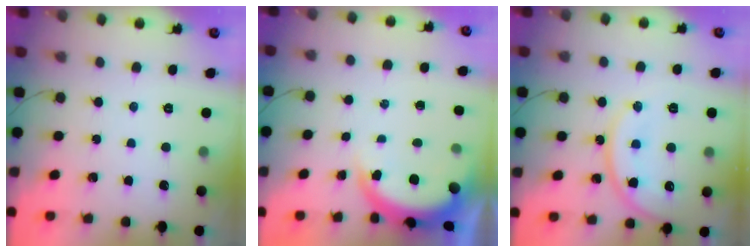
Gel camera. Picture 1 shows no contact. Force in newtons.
{"total": 4.0, "press": 3.9, "slide": 0.6}
{"total": 12.3, "press": 12.2, "slide": 0.9}